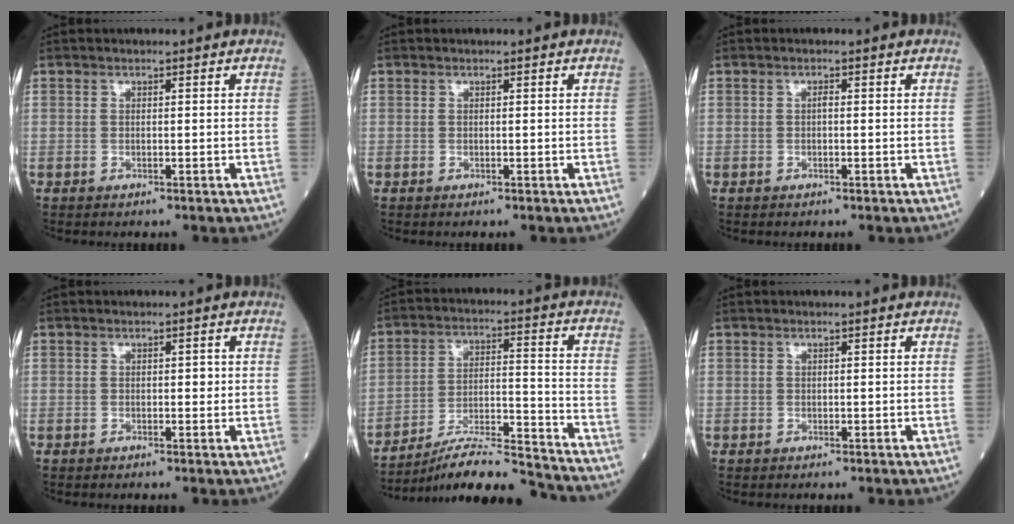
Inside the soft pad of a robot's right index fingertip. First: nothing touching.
{"total": 0.0}
{"total": 0.5, "force": [-0.1, 0.2, 0.5], "torque": [-0.010, 0.002, -0.002]}
{"total": 0.8, "force": [0.1, 0.5, 0.7], "torque": [-0.007, 0.003, 0.004]}
{"total": 16.3, "force": [-15.3, 0.3, 5.6], "torque": [-0.104, 0.010, -0.247]}
{"total": 0.0}